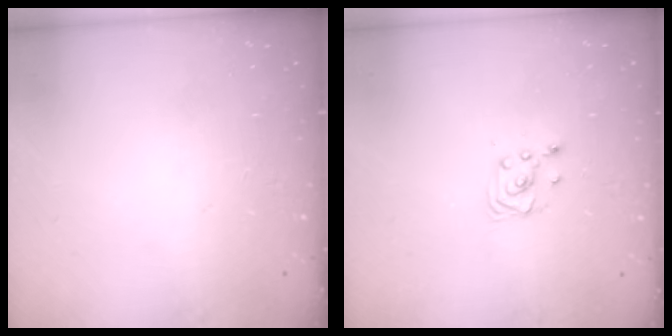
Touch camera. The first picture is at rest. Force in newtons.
{"total": 2.9, "press": 2.9, "slide": 0.4}